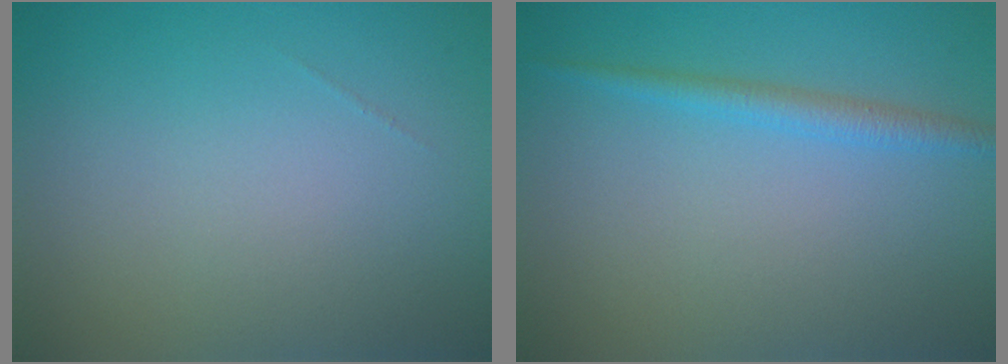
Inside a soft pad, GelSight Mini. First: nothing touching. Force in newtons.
{"total": 1.8, "press": 1.8, "slide": 0.1}